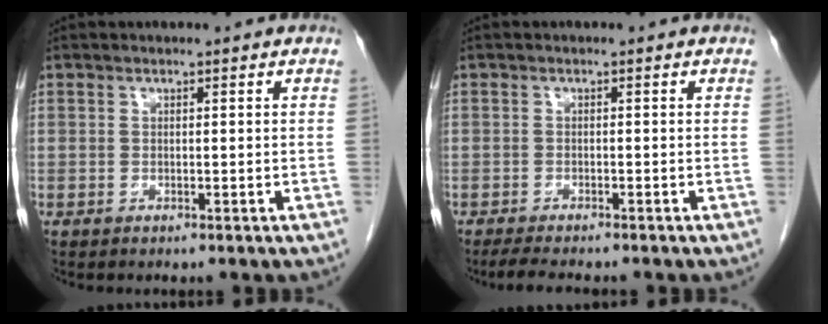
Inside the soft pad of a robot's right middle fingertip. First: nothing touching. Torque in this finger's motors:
{"motor_torque": [0.05, -0.04, 0.00, 0.00]}